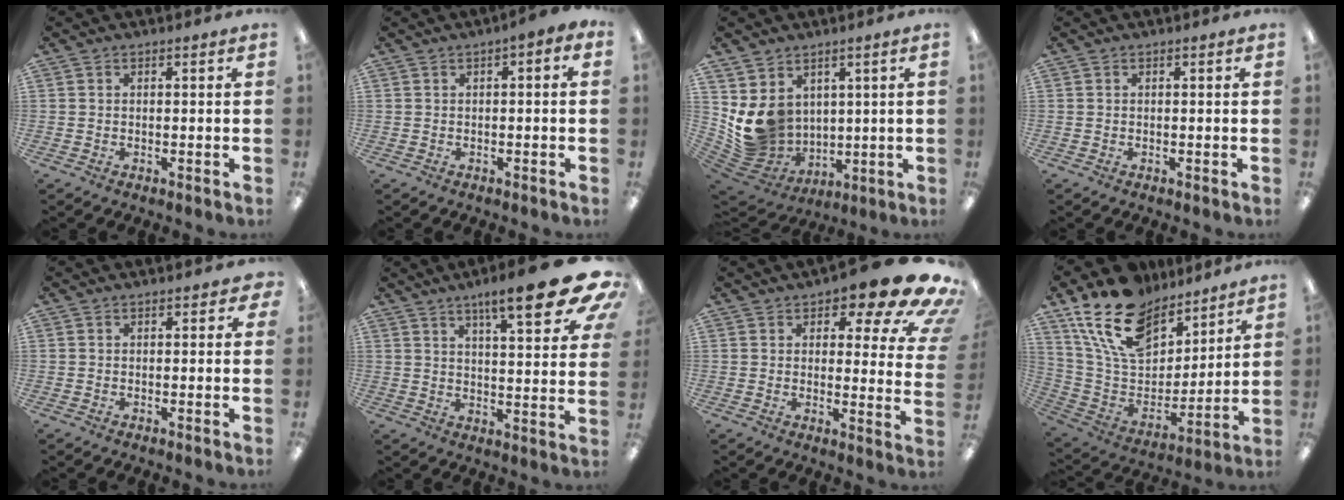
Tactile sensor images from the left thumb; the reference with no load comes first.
{"total": 1.9, "force": [-0.5, 0.7, 1.7], "torque": [-0.030, 0.007, -0.011]}
{"total": 10.4, "force": [3.3, 9.2, 3.6], "torque": [-0.098, -0.031, 0.076]}
{"total": 0.0}
{"total": 1.2, "force": [0.2, 0.9, 0.7], "torque": [-0.007, 0.001, 0.000]}
{"total": 17.4, "force": [10.3, 4.2, 13.3], "torque": [-0.183, -0.058, 0.154]}
{"total": 13.1, "force": [8.5, 4.5, 8.9], "torque": [-0.108, -0.063, 0.142]}
{"total": 19.4, "force": [13.3, 11.2, 8.7], "torque": [-0.182, -0.071, 0.245]}